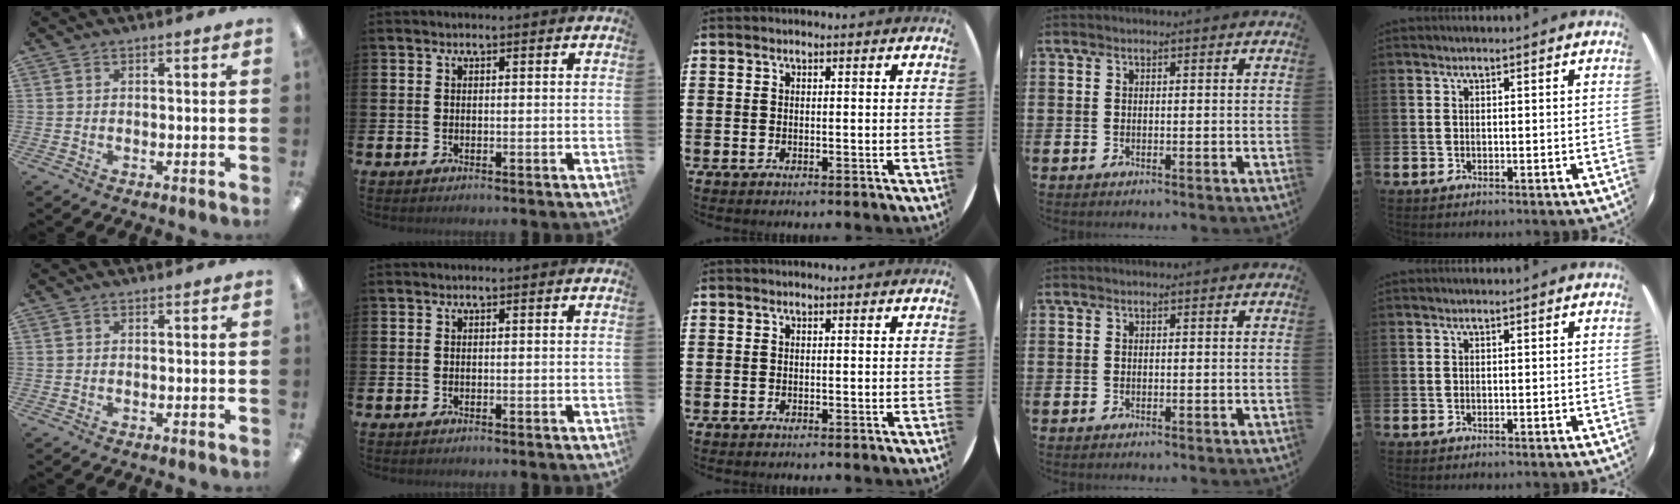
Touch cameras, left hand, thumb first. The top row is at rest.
{}